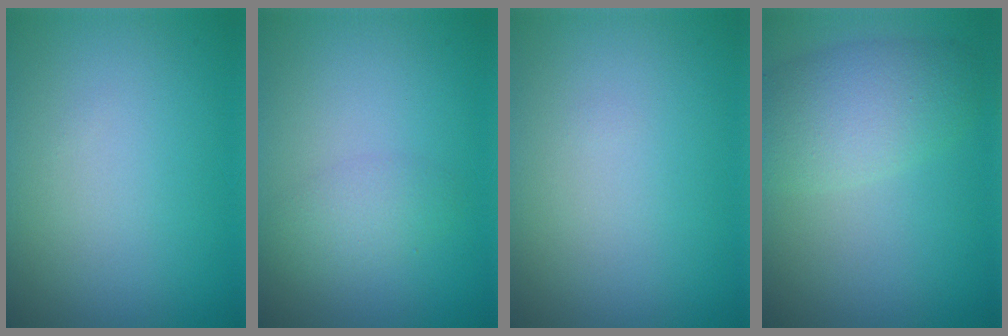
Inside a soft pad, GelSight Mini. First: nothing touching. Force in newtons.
{"total": 1.8, "press": 1.8, "slide": 0.1}
{"total": 0.0}
{"total": 4.7, "press": 4.7, "slide": 0.1}